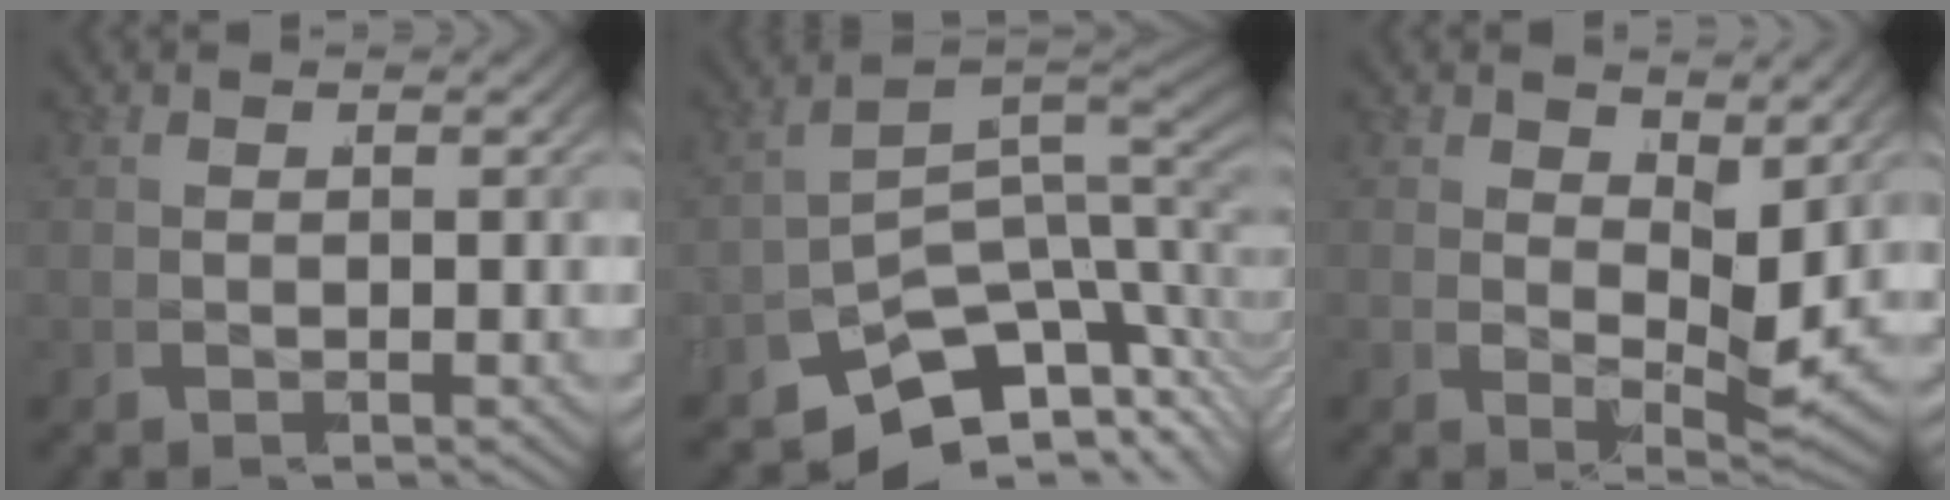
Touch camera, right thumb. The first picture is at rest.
{"total": 12.9, "force": [-6.3, 8.0, 8.1], "torque": [-0.140, -0.046, -0.096]}
{"total": 3.4, "force": [1.4, 1.1, 2.9], "torque": [-0.050, -0.013, 0.027]}